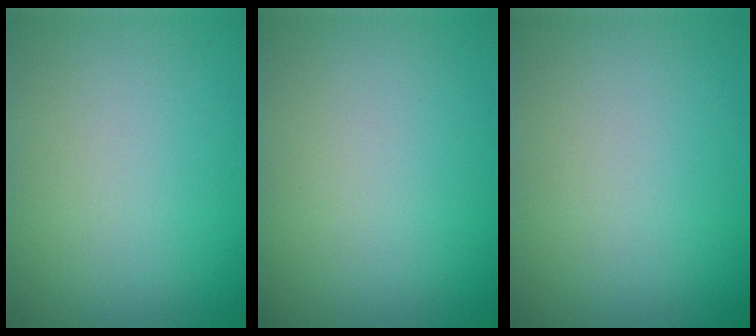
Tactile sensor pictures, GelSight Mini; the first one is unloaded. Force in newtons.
{"total": 0.0}
{"total": 0.0}